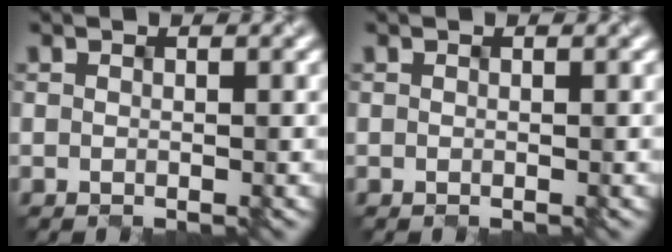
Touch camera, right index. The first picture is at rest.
{"total": 0.0}